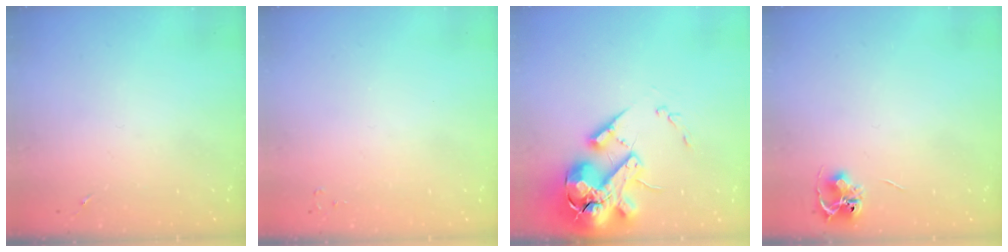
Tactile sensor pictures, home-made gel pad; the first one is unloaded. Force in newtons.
{"total": 2.0, "press": 2.0, "slide": 0.3}
{"total": 18.6, "press": 18.4, "slide": 3.1}
{"total": 6.5, "press": 6.5, "slide": 0.5}